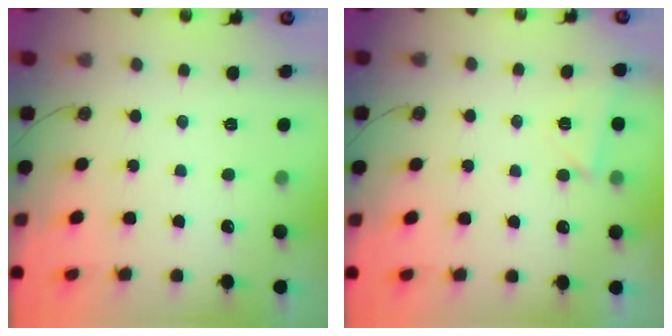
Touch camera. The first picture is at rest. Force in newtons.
{"total": 2.7, "press": 2.7, "slide": 0.3}